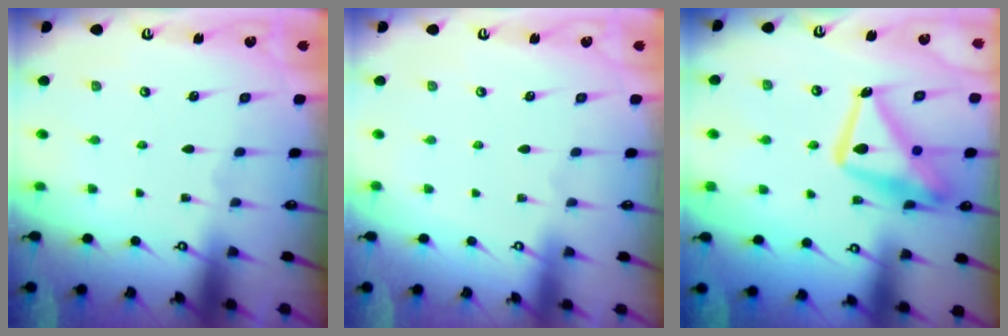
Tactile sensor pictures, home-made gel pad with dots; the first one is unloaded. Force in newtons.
{"total": 3.9, "press": 3.9, "slide": 0.1}
{"total": 17.5, "press": 17.4, "slide": 1.6}